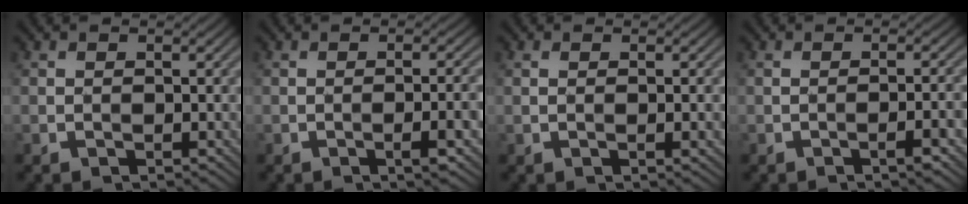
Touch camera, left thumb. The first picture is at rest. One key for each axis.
{"total": 3.6, "fx": -1.5, "fy": 0.2, "fz": 3.3, "tx": -0.051, "ty": 0.009, "tz": -0.023}
{"total": 1.4, "fx": -0.1, "fy": -0.2, "fz": 1.4, "tx": -0.032, "ty": 0.002, "tz": -0.002}
{"total": 2.5, "fx": -1.4, "fy": -0.2, "fz": 2.1, "tx": -0.034, "ty": 0.011, "tz": -0.026}